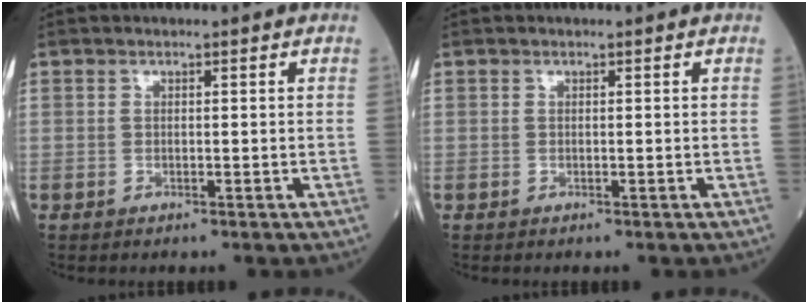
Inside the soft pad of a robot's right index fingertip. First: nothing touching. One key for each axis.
{"total": 0.0}